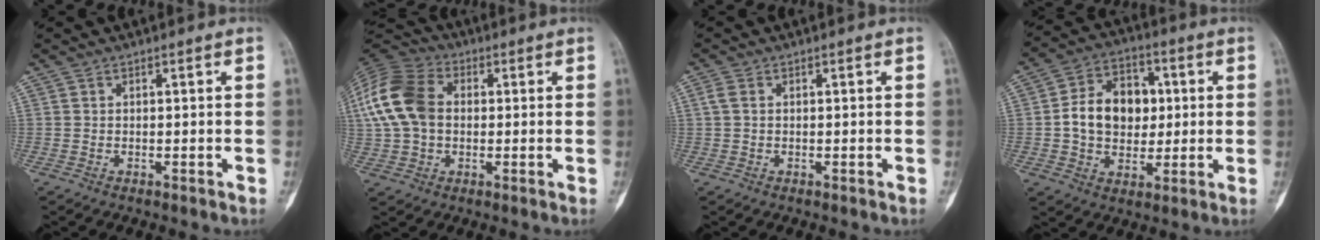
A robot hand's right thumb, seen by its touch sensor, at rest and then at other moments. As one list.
[{"total": 15.1, "force": [1.5, 10.8, 10.5], "torque": [-0.213, 0.027, 0.022]}, {"total": 1.9, "force": [0.3, 1.3, 1.3], "torque": [-0.036, 0.006, 0.007]}, {"total": 13.6, "force": [0.8, 10.1, 9.1], "torque": [-0.116, 0.017, 0.011]}]